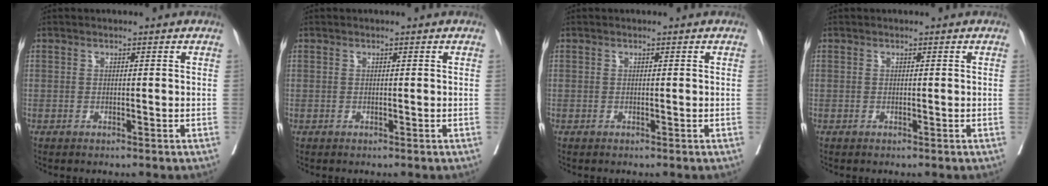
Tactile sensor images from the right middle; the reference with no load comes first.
{"total": 0.0}
{"total": 0.0}
{"total": 0.0}